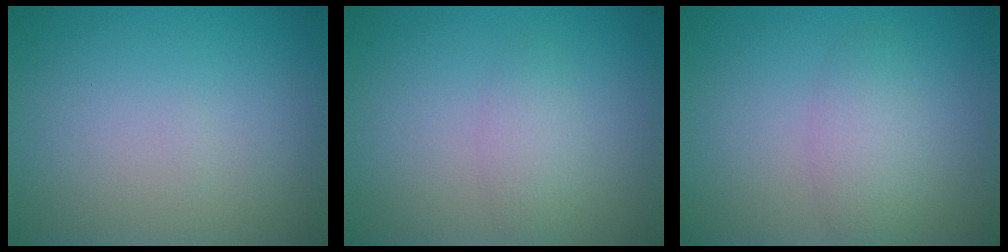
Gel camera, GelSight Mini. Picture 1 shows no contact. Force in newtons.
{"total": 1.9, "press": 1.9, "slide": 0.1}
{"total": 2.7, "press": 2.7, "slide": 0.1}